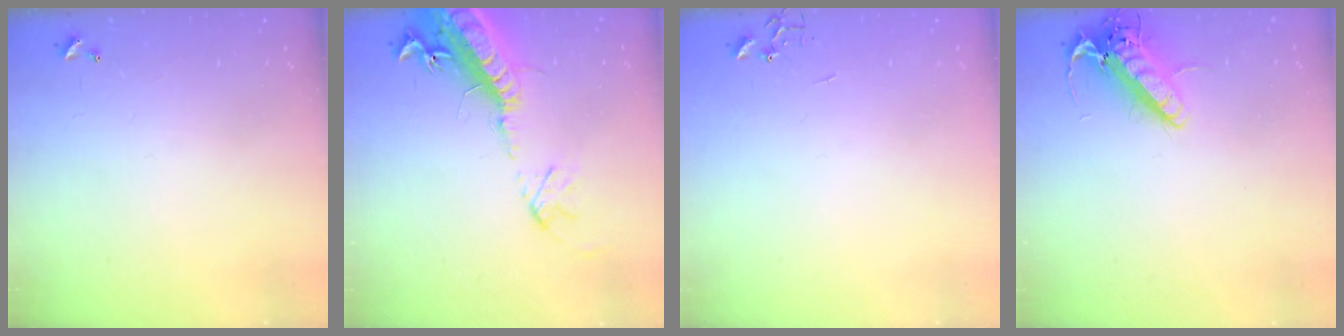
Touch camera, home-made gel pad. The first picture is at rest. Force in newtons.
{"total": 20.9, "press": 20.3, "slide": 4.9}
{"total": 0.0}
{"total": 13.5, "press": 13.2, "slide": 2.7}